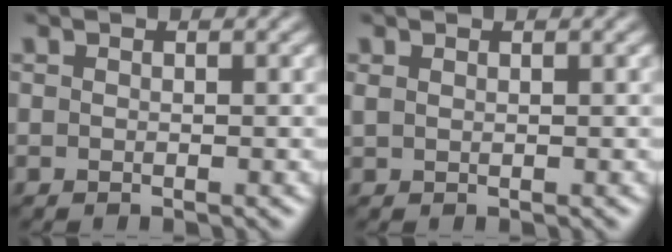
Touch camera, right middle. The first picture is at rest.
{"total": 0.6, "force": [0.4, 0.3, 0.4], "torque": [-0.012, 0.005, 0.008]}